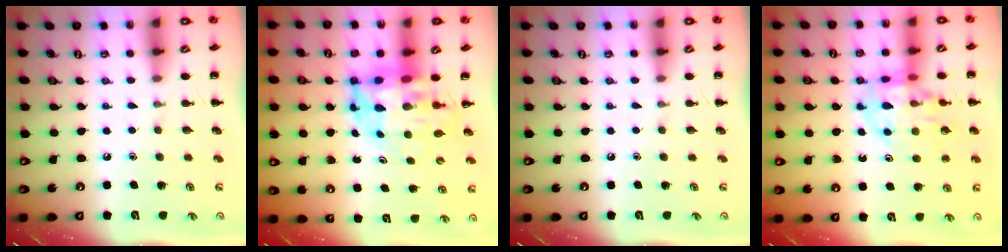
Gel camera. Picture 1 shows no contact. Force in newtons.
{"total": 8.8, "press": 8.4, "slide": 2.3}
{"total": 0.0}
{"total": 12.6, "press": 12.5, "slide": 2.2}